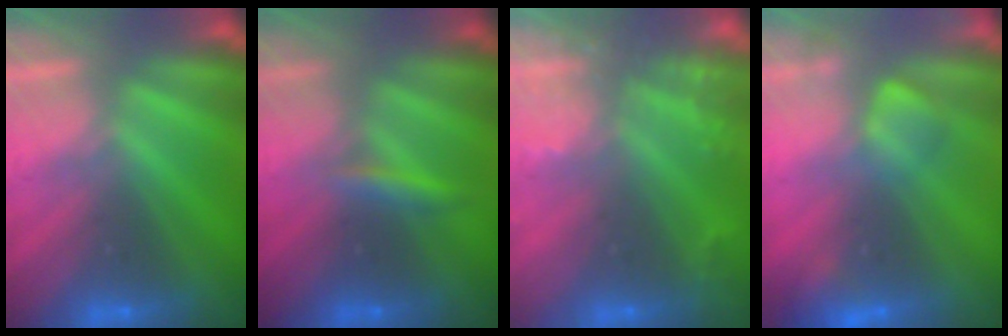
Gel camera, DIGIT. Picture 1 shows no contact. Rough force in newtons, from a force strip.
{"total": 2.3}
{"total": 9.8}
{"total": 2.4}